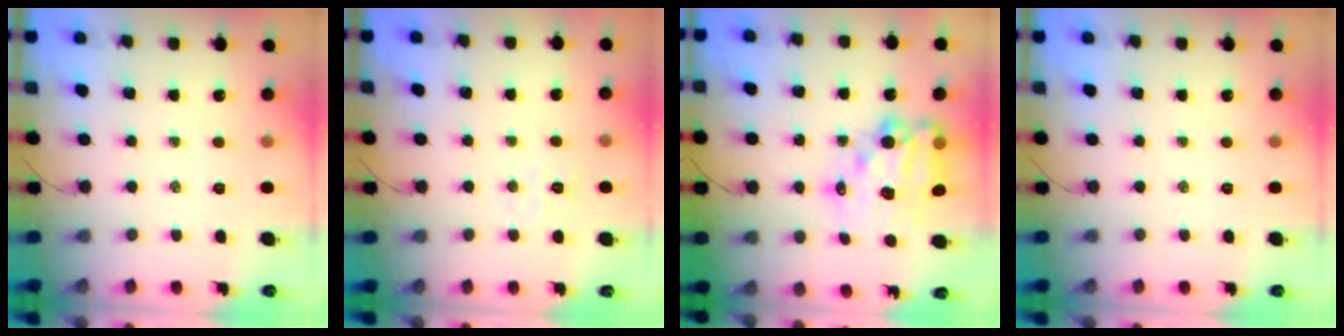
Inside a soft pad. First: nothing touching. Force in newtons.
{"total": 4.6, "press": 4.4, "slide": 1.1}
{"total": 17.2, "press": 16.8, "slide": 3.8}
{"total": 0.0}